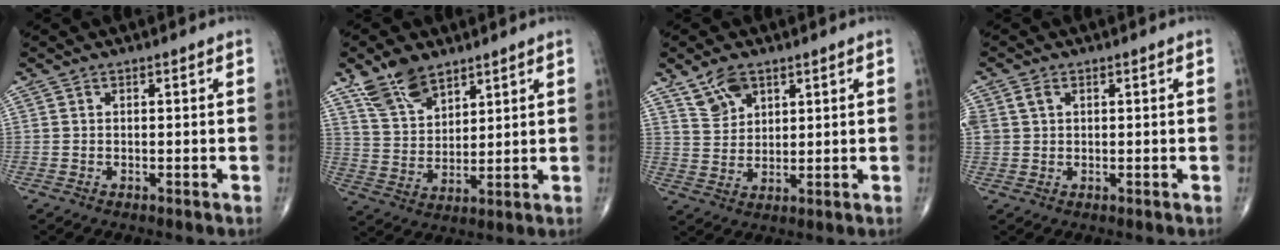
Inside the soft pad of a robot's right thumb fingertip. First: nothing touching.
{"total": 9.7, "force": [6.8, 4.9, 4.9], "torque": [-0.073, -0.031, 0.138]}
{"total": 6.0, "force": [3.9, 3.4, 3.0], "torque": [-0.041, -0.018, 0.082]}
{"total": 2.6, "force": [1.0, 1.9, 1.5], "torque": [-0.031, 0.006, 0.028]}